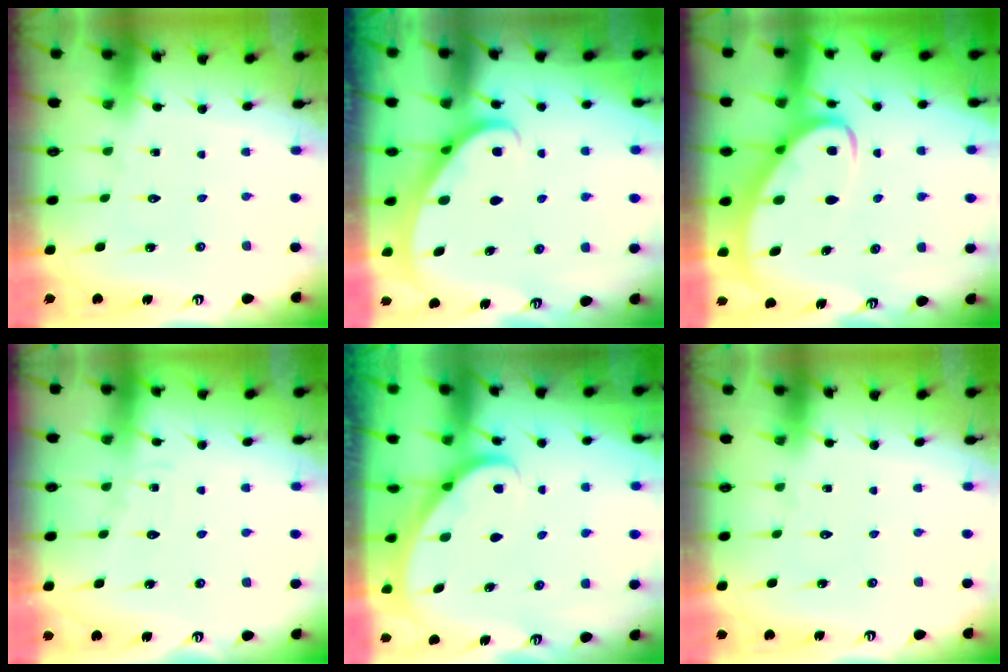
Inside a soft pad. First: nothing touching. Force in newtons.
{"total": 2.2, "press": 2.2, "slide": 0.2}
{"total": 5.7, "press": 5.7, "slide": 0.9}
{"total": 4.6, "press": 4.6, "slide": 0.3}
{"total": 2.3, "press": 2.3, "slide": 0.1}
{"total": 0.0}